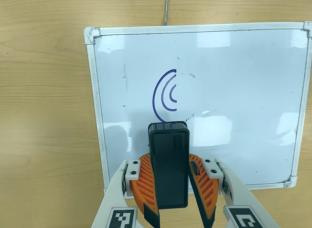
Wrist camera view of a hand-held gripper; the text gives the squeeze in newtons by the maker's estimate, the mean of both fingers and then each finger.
{"total": 9.8, "left": 10.0, "right": 9.5}